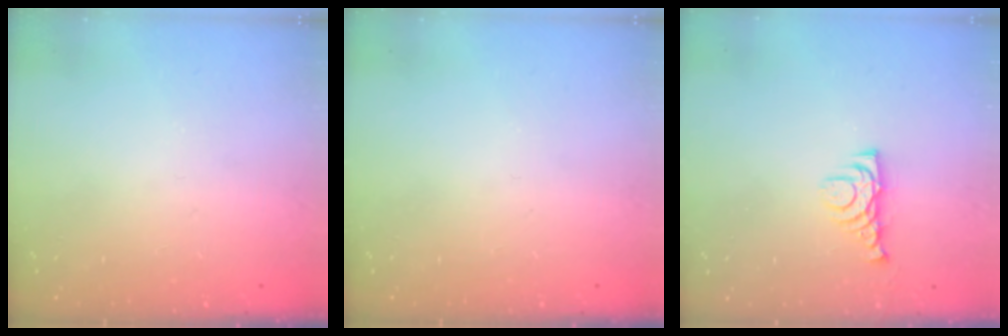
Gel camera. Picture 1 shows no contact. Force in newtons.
{"total": 0.0}
{"total": 5.5, "press": 5.4, "slide": 1.1}